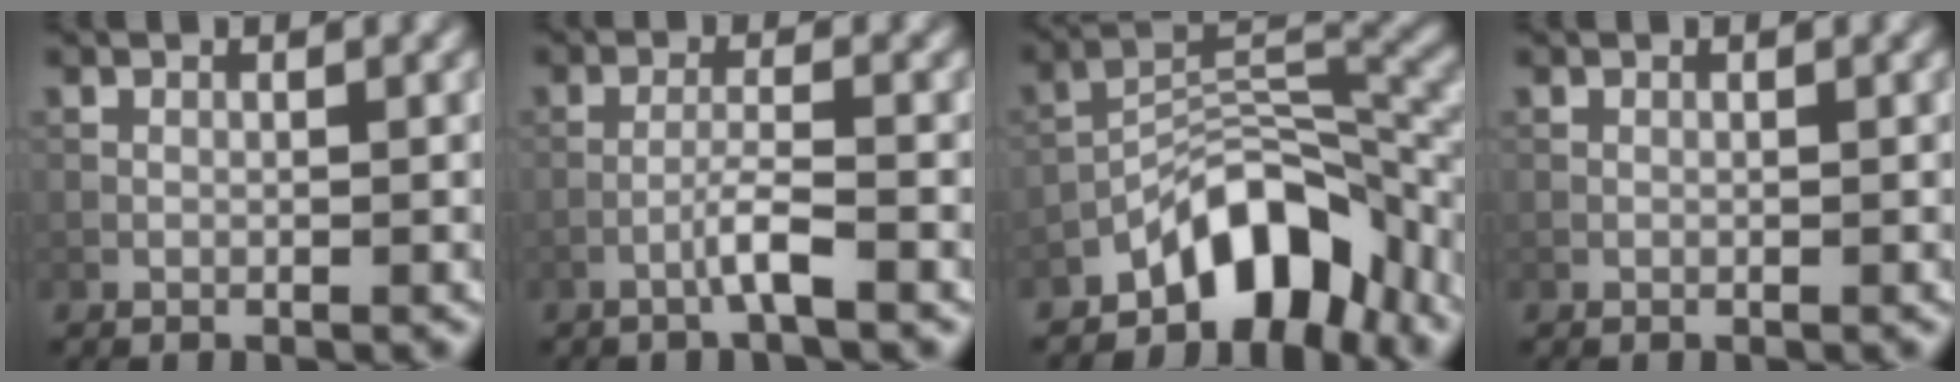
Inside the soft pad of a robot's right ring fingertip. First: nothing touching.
{"total": 2.3, "force": [-1.3, -0.1, 1.9], "torque": [-0.036, 0.010, -0.031]}
{"total": 8.2, "force": [-5.5, 3.6, 4.9], "torque": [-0.057, 0.009, -0.100]}
{"total": 0.0}